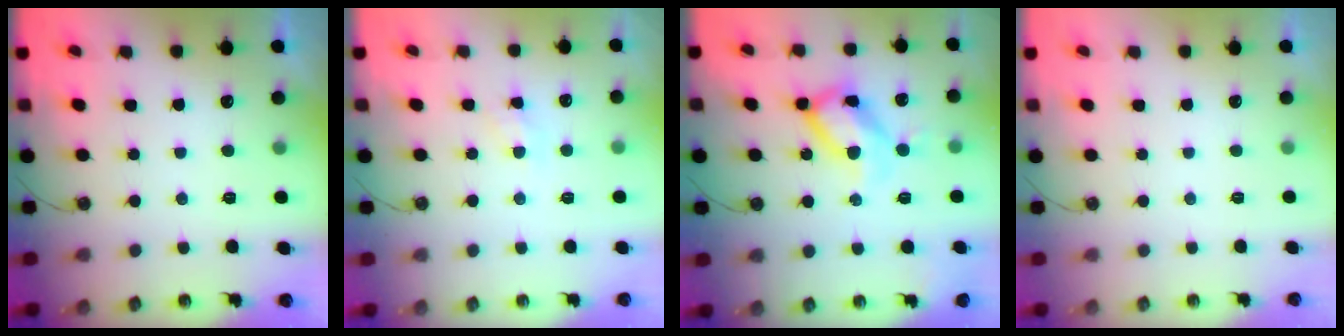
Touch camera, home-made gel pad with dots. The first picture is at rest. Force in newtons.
{"total": 6.8, "press": 6.8, "slide": 0.9}
{"total": 17.2, "press": 17.2, "slide": 0.9}
{"total": 0.0}